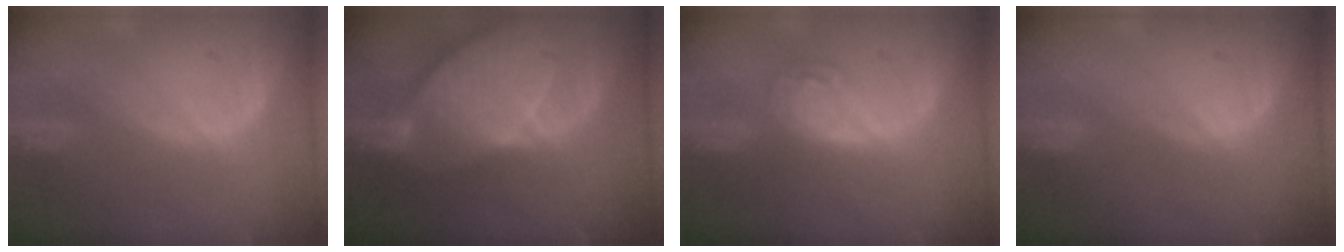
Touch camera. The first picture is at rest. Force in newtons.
{"total": 10.7, "press": 9.4, "slide": 5.0}
{"total": 5.2, "press": 4.6, "slide": 2.5}
{"total": 0.0}